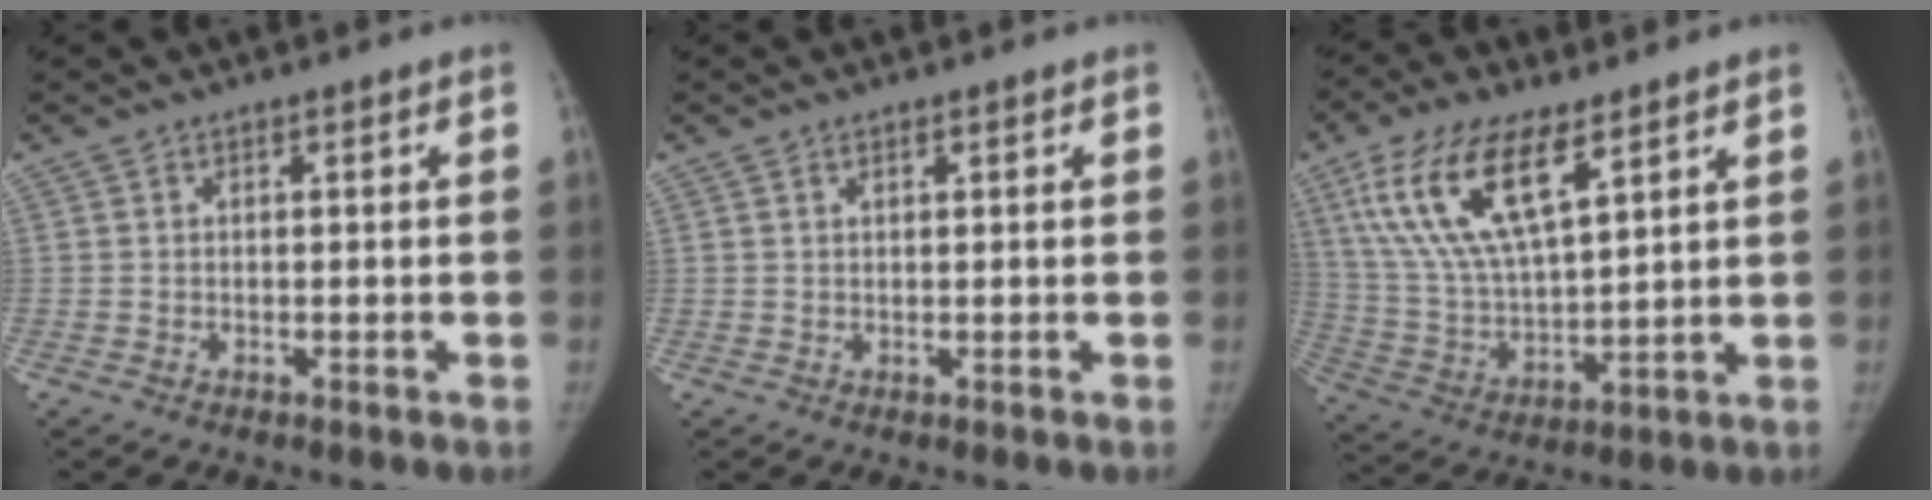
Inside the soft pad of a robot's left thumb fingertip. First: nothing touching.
{"total": 0.8, "force": [0.5, 0.3, 0.5], "torque": [-0.006, 0.000, 0.009]}
{"total": 17.1, "force": [8.8, 6.8, 13.0], "torque": [-0.245, -0.025, 0.173]}